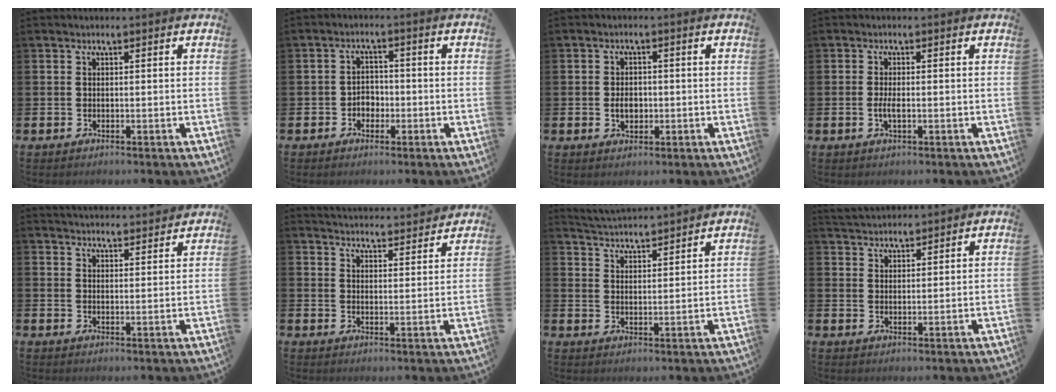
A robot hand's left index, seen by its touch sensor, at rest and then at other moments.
{"total": 2.6, "force": [-1.2, 2.1, 1.0], "torque": [-0.022, 0.007, -0.028]}
{"total": 2.7, "force": [-0.3, 2.0, 1.9], "torque": [-0.019, -0.002, -0.012]}
{"total": 1.8, "force": [-0.3, 0.6, 1.6], "torque": [-0.028, -0.001, -0.007]}
{"total": 3.5, "force": [3.5, 0.1, 0.0], "torque": [-0.007, -0.021, 0.063]}
{"total": 4.3, "force": [4.3, 0.2, 0.0], "torque": [-0.011, -0.034, 0.075]}
{"total": 4.0, "force": [4.0, 0.0, -0.1], "torque": [-0.019, -0.025, 0.073]}
{"total": 3.4, "force": [3.4, 0.5, 0.0], "torque": [-0.009, -0.014, 0.062]}